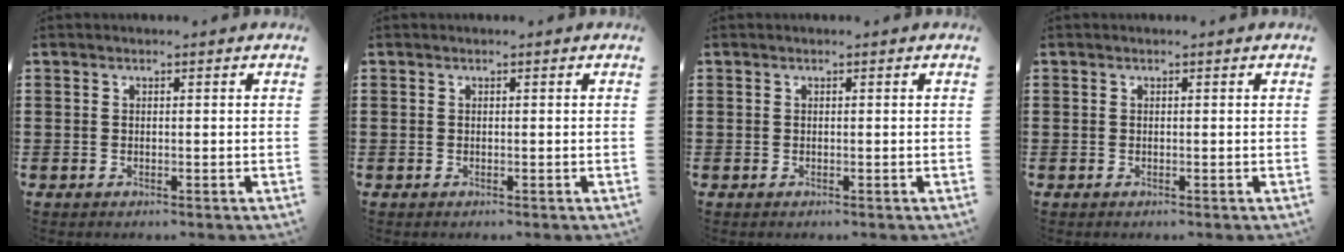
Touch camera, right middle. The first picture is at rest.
{"total": 0.0}
{"total": 0.0}
{"total": 0.0}